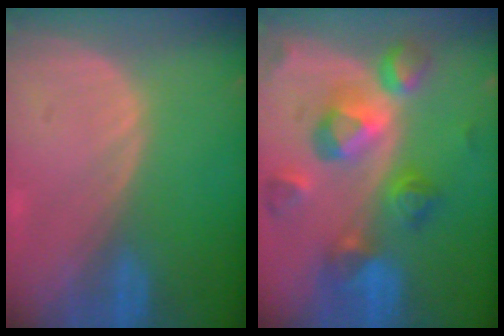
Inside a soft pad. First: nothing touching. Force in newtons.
{"total": 10.5, "press": 9.4, "slide": 4.7}